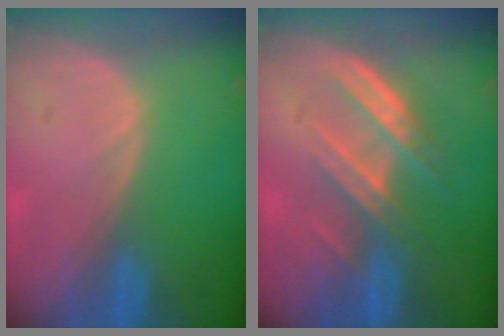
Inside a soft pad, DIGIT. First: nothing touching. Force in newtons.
{"total": 7.1, "press": 6.5, "slide": 2.8}